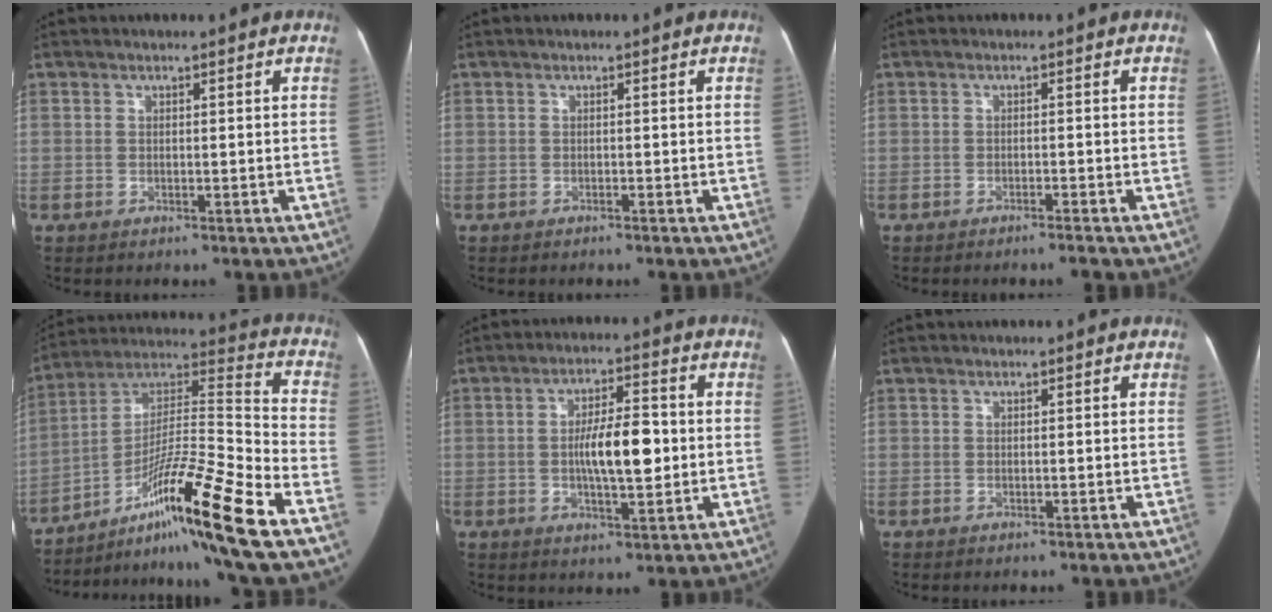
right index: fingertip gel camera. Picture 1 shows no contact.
{"total": 0.0}
{"total": 1.6, "force": [-1.4, -0.2, 0.7], "torque": [-0.014, 0.001, -0.023]}
{"total": 21.0, "force": [-12.6, -0.8, 16.8], "torque": [-0.289, 0.000, -0.212]}
{"total": 9.3, "force": [-0.3, 2.8, 8.9], "torque": [-0.158, 0.014, -0.005]}
{"total": 0.0}